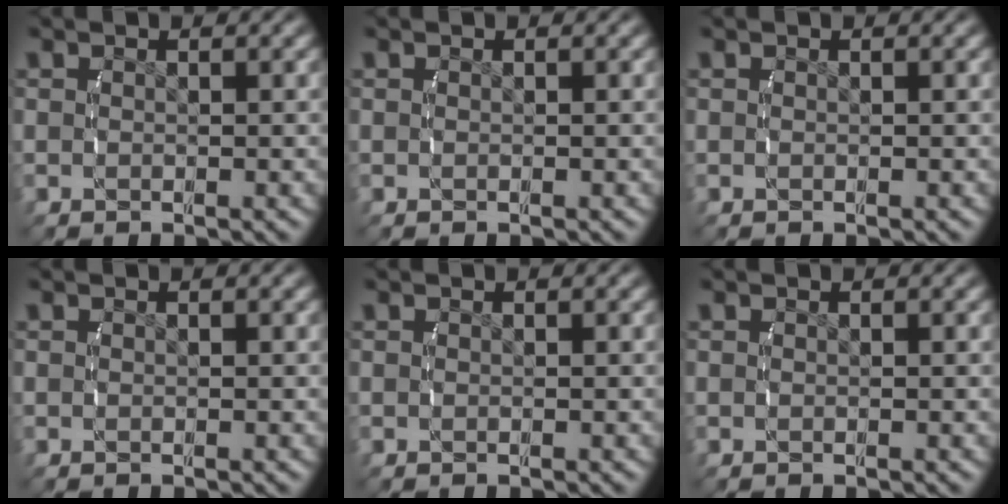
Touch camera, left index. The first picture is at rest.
{"total": 0.0}
{"total": 0.0}
{"total": 0.0}
{"total": 0.0}
{"total": 0.0}